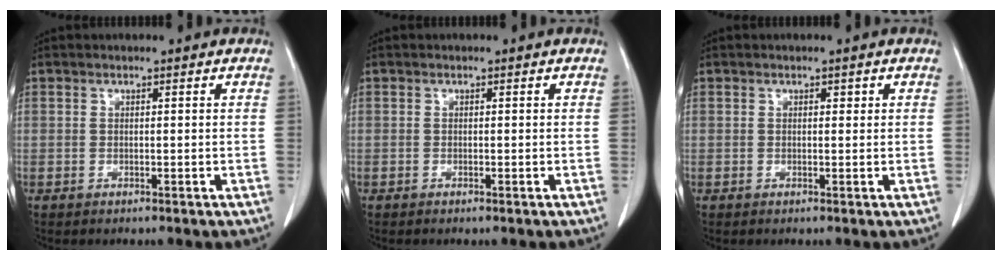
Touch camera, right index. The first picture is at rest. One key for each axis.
{"total": 0.0}
{"total": 0.6, "fx": 0.3, "fy": 0.4, "fz": 0.4, "tx": -0.003, "ty": 0.001, "tz": 0.002}